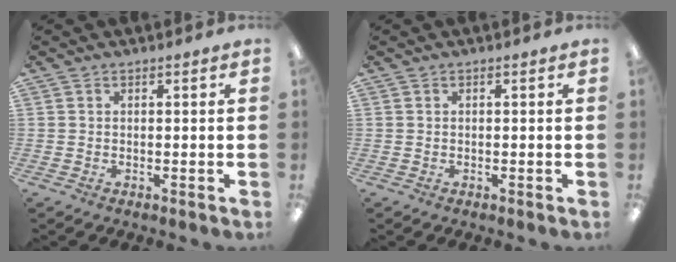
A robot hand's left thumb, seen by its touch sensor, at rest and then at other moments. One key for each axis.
{"total": 0.0}